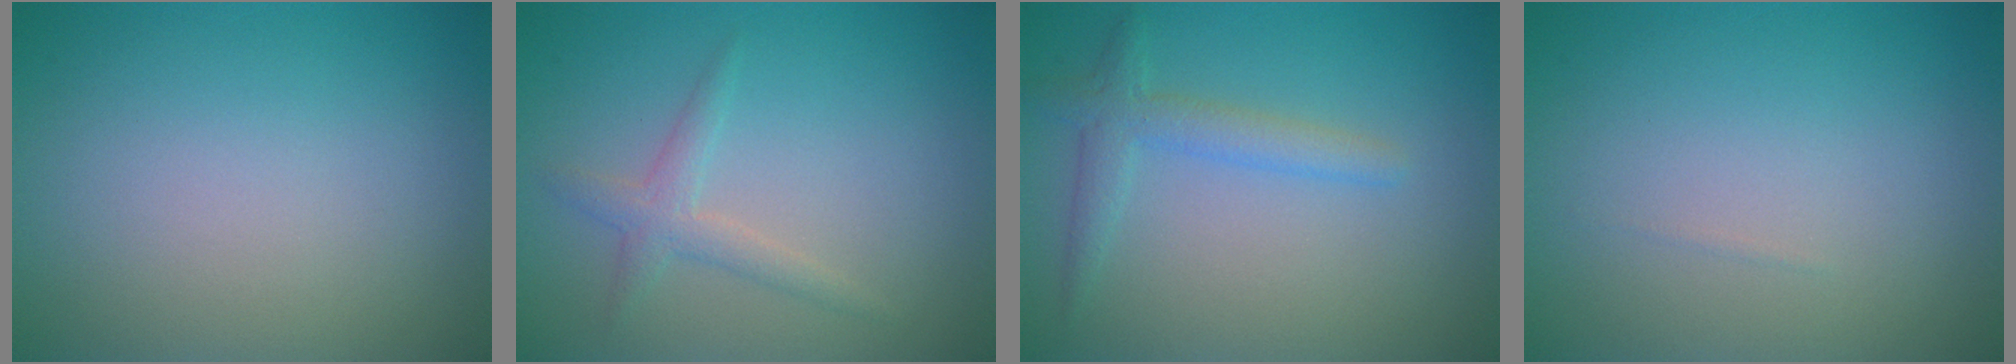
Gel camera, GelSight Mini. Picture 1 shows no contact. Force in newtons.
{"total": 1.9, "press": 1.9, "slide": 0.1}
{"total": 2.4, "press": 2.4, "slide": 0.2}
{"total": 0.0}